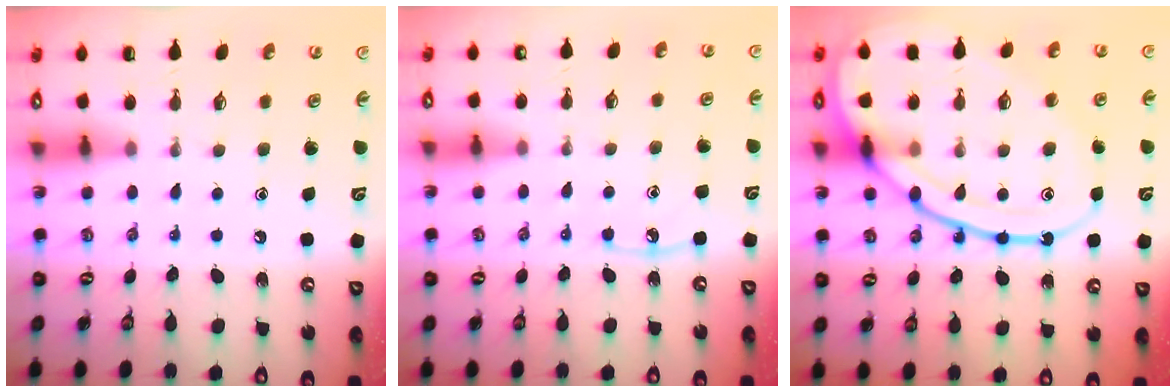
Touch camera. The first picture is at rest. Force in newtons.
{"total": 5.1, "press": 5.1, "slide": 0.4}
{"total": 20.7, "press": 20.6, "slide": 2.0}